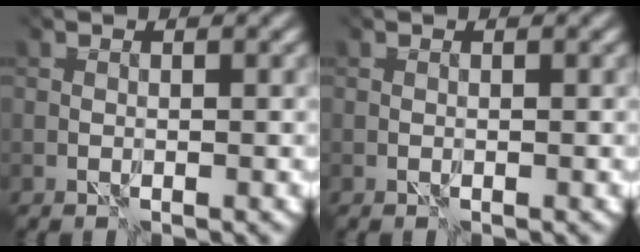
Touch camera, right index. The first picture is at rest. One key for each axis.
{"total": 0.0}